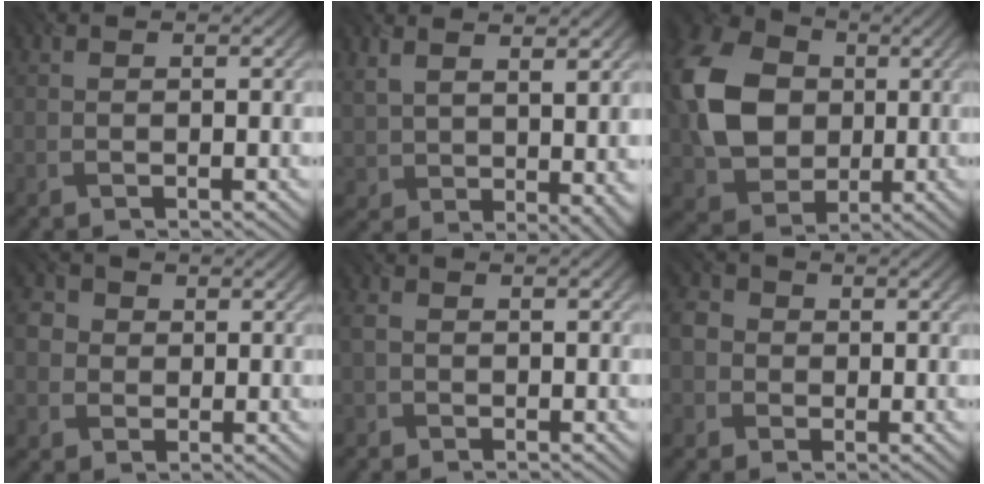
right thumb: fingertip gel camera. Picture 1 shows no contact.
{"total": 7.7, "force": [3.4, 3.7, 5.8], "torque": [-0.126, -0.014, 0.087]}
{"total": 13.6, "force": [1.2, 10.7, 8.3], "torque": [-0.219, 0.021, 0.017]}
{"total": 4.9, "force": [0.9, 4.4, 1.8], "torque": [-0.073, 0.011, -0.001]}
{"total": 1.9, "force": [-0.4, 1.5, 1.2], "torque": [-0.033, 0.000, -0.015]}
{"total": 4.0, "force": [0.0, 3.7, 1.4], "torque": [-0.048, 0.004, -0.011]}